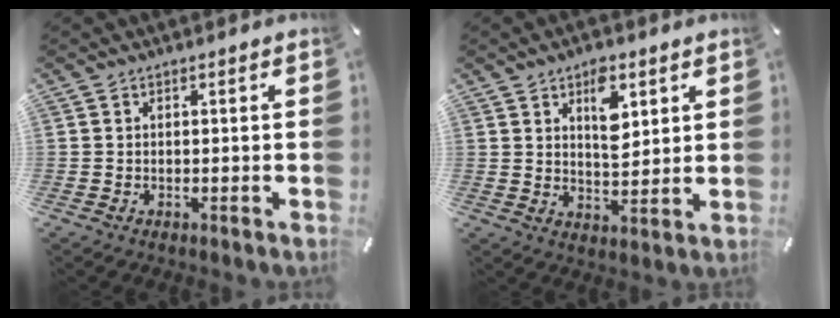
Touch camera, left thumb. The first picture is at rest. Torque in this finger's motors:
{"motor_torque": [0.19, 0.22, 0.73, -0.34, 0.20]}